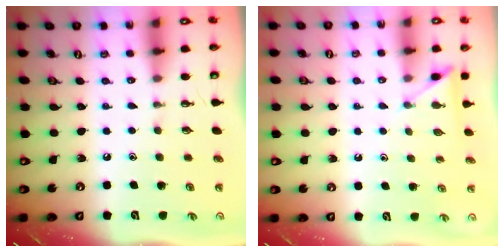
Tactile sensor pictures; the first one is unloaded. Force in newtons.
{"total": 5.2, "press": 5.1, "slide": 0.5}